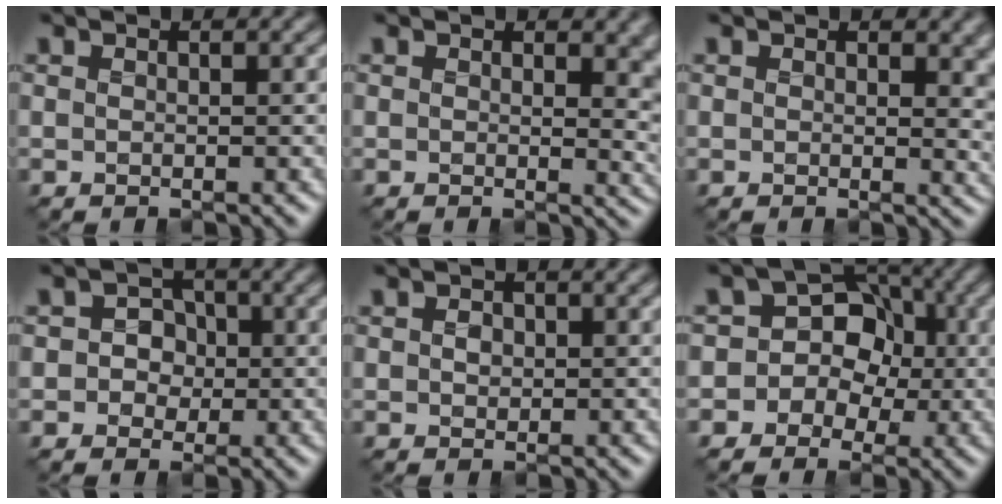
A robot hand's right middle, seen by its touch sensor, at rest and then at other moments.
{"total": 4.4, "force": [1.6, 2.7, 3.1], "torque": [-0.034, -0.013, 0.027]}
{"total": 4.0, "force": [1.6, 2.5, 2.7], "torque": [-0.035, -0.010, 0.028]}
{"total": 3.6, "force": [0.1, 3.2, 1.7], "torque": [-0.014, 0.010, -0.017]}
{"total": 1.1, "force": [-0.1, 0.9, 0.6], "torque": [-0.014, 0.001, -0.006]}
{"total": 9.3, "force": [-0.6, 8.5, 3.7], "torque": [-0.039, 0.062, -0.058]}